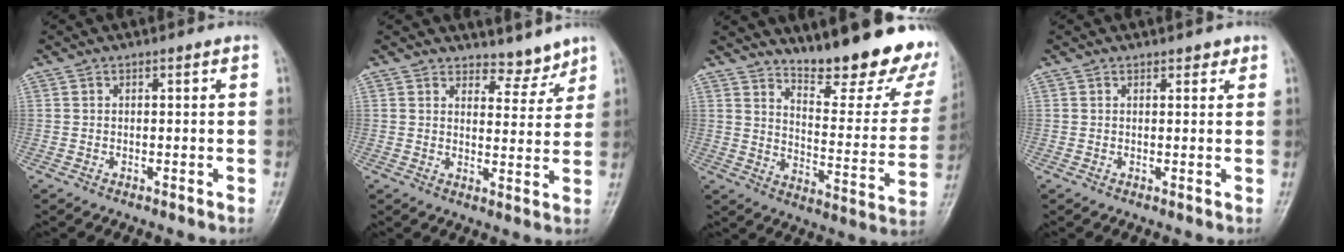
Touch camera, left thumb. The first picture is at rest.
{"total": 3.7, "force": [3.2, 1.8, 0.4], "torque": [0.020, -0.025, 0.043]}
{"total": 22.3, "force": [17.2, 6.1, 12.9], "torque": [-0.138, -0.118, 0.232]}
{"total": 1.4, "force": [1.0, 0.8, 0.5], "torque": [0.005, -0.004, 0.008]}